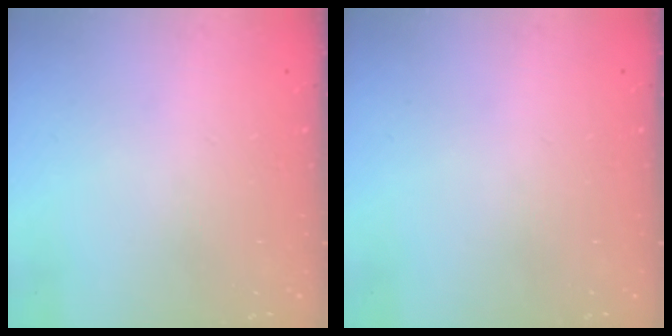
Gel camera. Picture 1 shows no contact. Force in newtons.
{"total": 0.0}